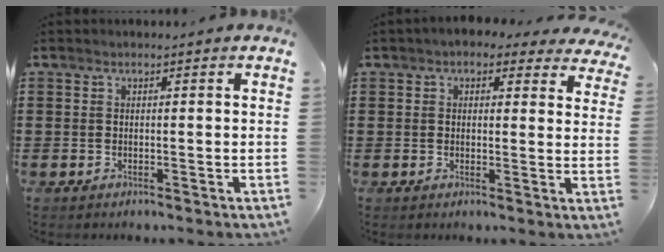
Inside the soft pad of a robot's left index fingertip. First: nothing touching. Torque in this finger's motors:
{"motor_torque": [2.14, 0.00, 0.81, 0.07]}